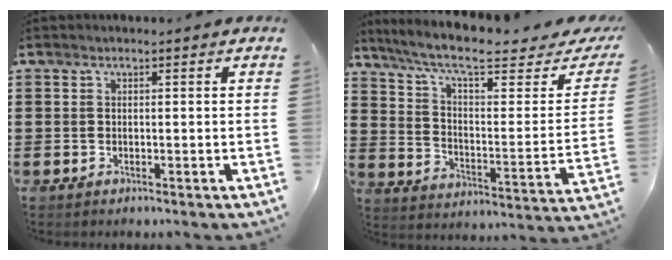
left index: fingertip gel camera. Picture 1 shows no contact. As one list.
[{"total": 9.5, "force": [7.3, 1.7, 5.8], "torque": [-0.134, -0.044, 0.123]}]